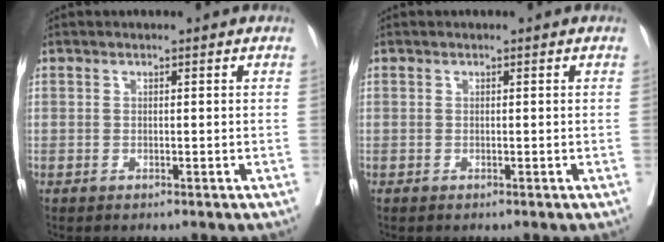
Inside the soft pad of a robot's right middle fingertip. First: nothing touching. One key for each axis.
{"total": 0.0}